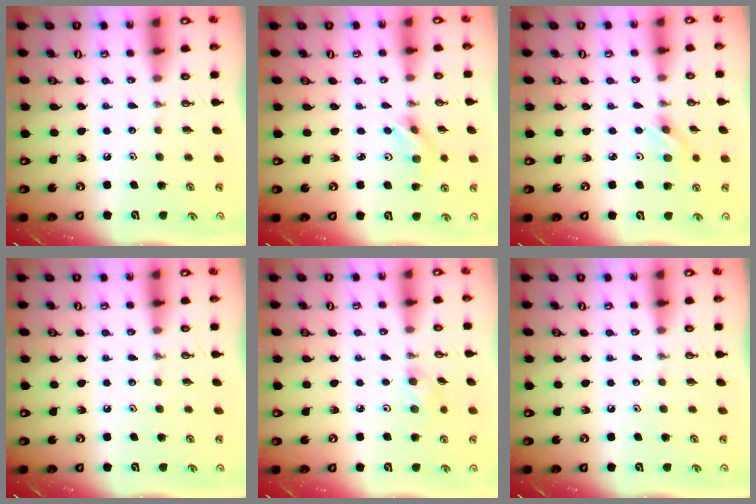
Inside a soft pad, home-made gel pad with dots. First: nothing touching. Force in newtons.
{"total": 4.4, "press": 3.7, "slide": 2.4}
{"total": 2.9, "press": 2.6, "slide": 1.4}
{"total": 0.0}
{"total": 4.2, "press": 4.0, "slide": 1.3}
{"total": 0.0}